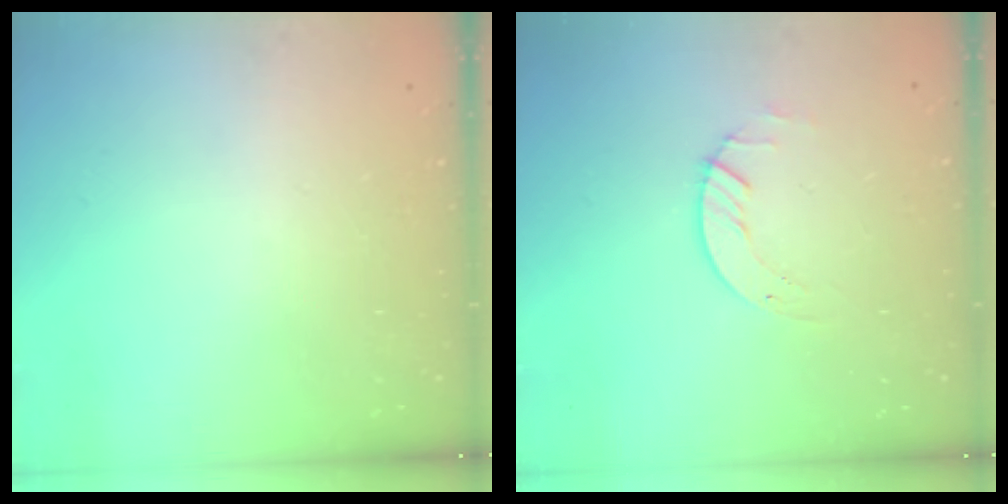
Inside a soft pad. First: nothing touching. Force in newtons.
{"total": 2.0, "press": 2.0, "slide": 0.2}